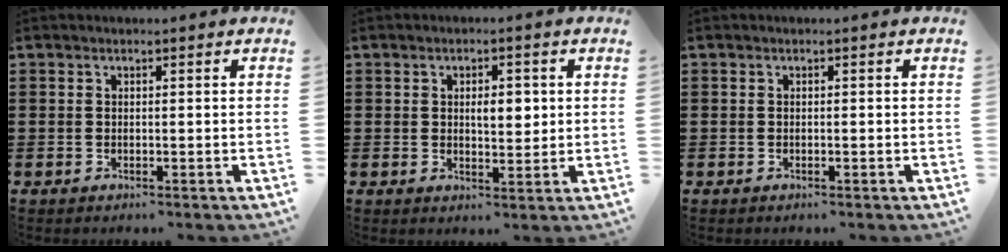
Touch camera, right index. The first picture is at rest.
{"total": 3.8, "force": [0.5, 1.8, 3.3], "torque": [-0.051, 0.003, 0.002]}
{"total": 0.0}